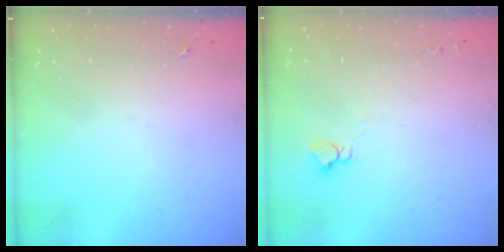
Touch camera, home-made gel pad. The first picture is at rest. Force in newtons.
{"total": 3.0, "press": 3.0, "slide": 0.2}